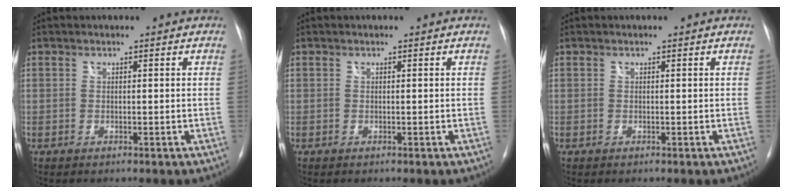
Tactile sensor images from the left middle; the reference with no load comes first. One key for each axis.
{"total": 0.0}
{"total": 0.0}